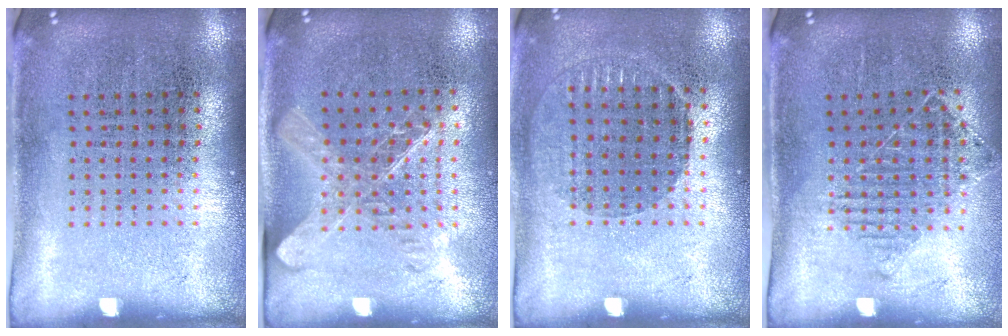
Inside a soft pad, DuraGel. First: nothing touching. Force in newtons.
{"total": 1.5, "press": 1.3, "slide": 0.7}
{"total": 1.0, "press": 0.9, "slide": 0.4}
{"total": 1.0, "press": 1.0, "slide": 0.2}